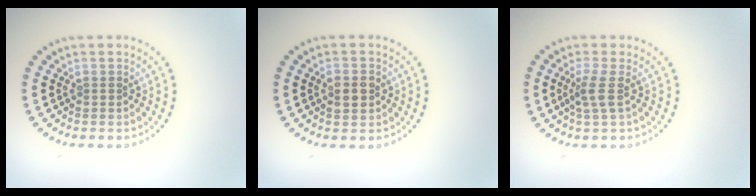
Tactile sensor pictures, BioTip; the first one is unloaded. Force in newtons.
{"total": 2.4, "press": 2.4, "slide": 0.1}
{"total": 2.0, "press": 1.6, "slide": 1.3}